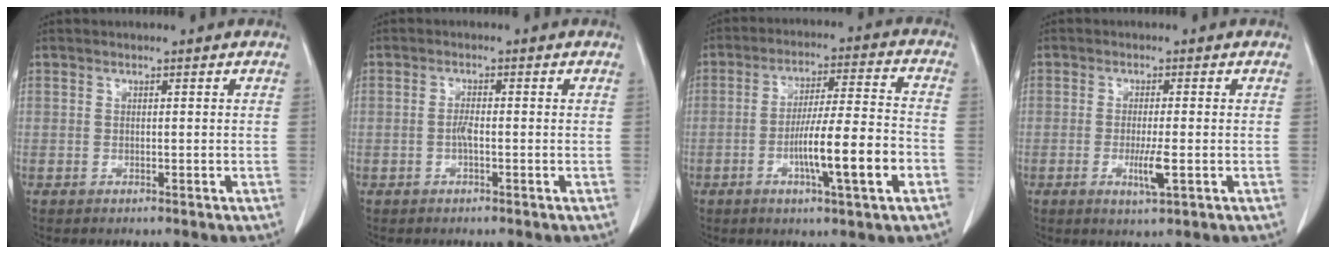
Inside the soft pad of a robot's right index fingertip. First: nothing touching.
{"total": 1.6, "force": [-0.4, 0.3, 1.5], "torque": [-0.031, 0.001, -0.009]}
{"total": 12.2, "force": [-4.1, 0.4, 11.5], "torque": [-0.193, -0.001, -0.068]}
{"total": 3.9, "force": [-1.1, 0.2, 3.7], "torque": [-0.071, -0.009, -0.018]}